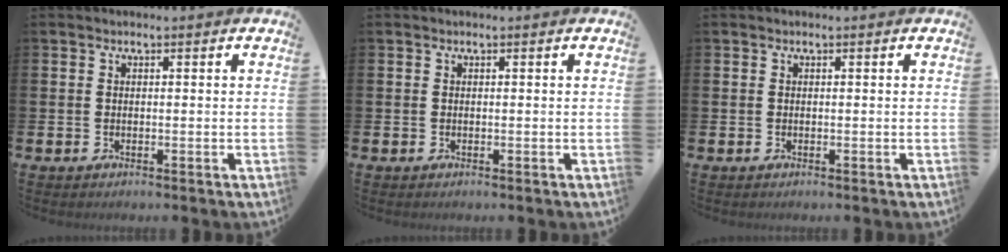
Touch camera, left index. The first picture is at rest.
{"total": 0.0}
{"total": 0.0}